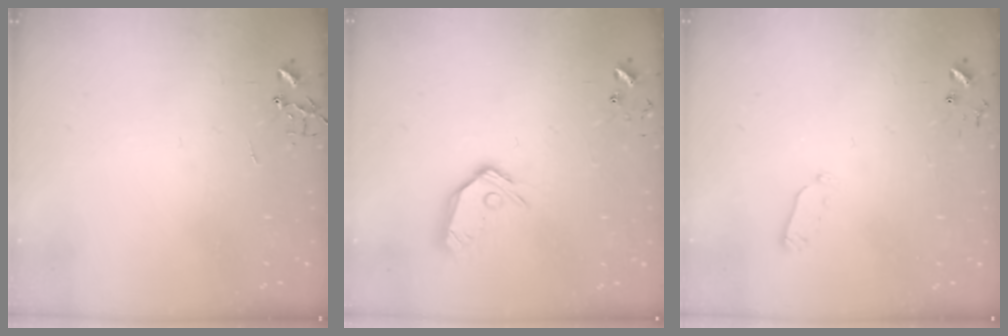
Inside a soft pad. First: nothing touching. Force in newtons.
{"total": 11.6, "press": 11.6, "slide": 1.4}
{"total": 4.0, "press": 3.9, "slide": 0.9}